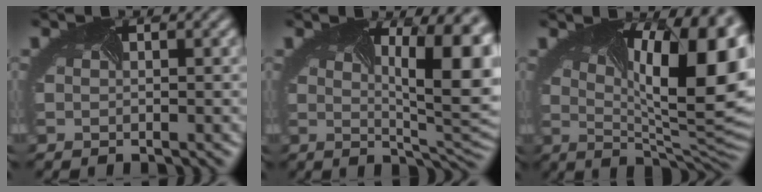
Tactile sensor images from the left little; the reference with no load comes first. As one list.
[{"total": 11.3, "force": [2.2, 4.0, 10.3], "torque": [-0.108, 0.004, 0.023]}, {"total": 15.4, "force": [3.5, 5.6, 13.9], "torque": [-0.161, 0.012, 0.052]}]